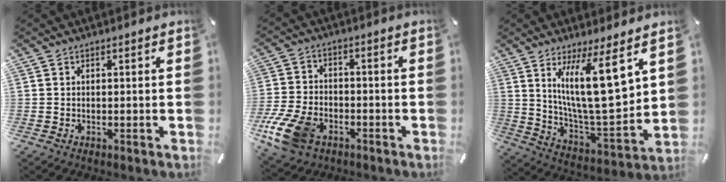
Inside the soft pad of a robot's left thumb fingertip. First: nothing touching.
{"total": 12.0, "force": [-6.0, 7.8, 6.8], "torque": [-0.148, 0.030, -0.108]}
{"total": 18.2, "force": [8.4, 4.9, 15.5], "torque": [-0.279, -0.045, 0.127]}